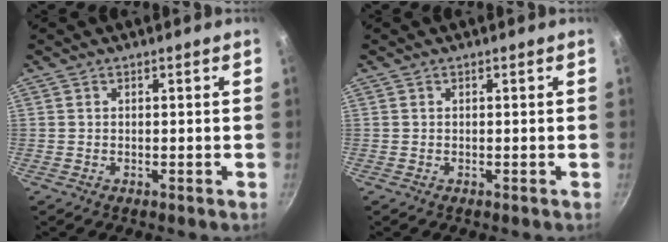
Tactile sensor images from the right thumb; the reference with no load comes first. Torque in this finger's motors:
{"motor_torque": [-0.10, 0.10, 0.00, 0.00, 0.00]}